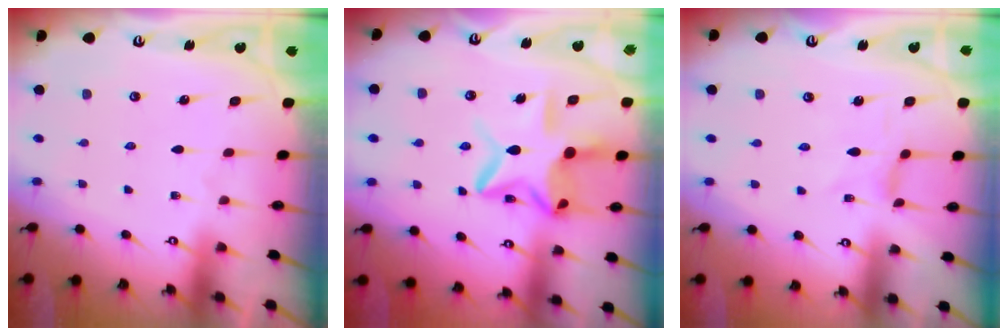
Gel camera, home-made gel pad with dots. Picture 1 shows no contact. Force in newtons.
{"total": 13.9, "press": 13.9, "slide": 1.0}
{"total": 0.0}